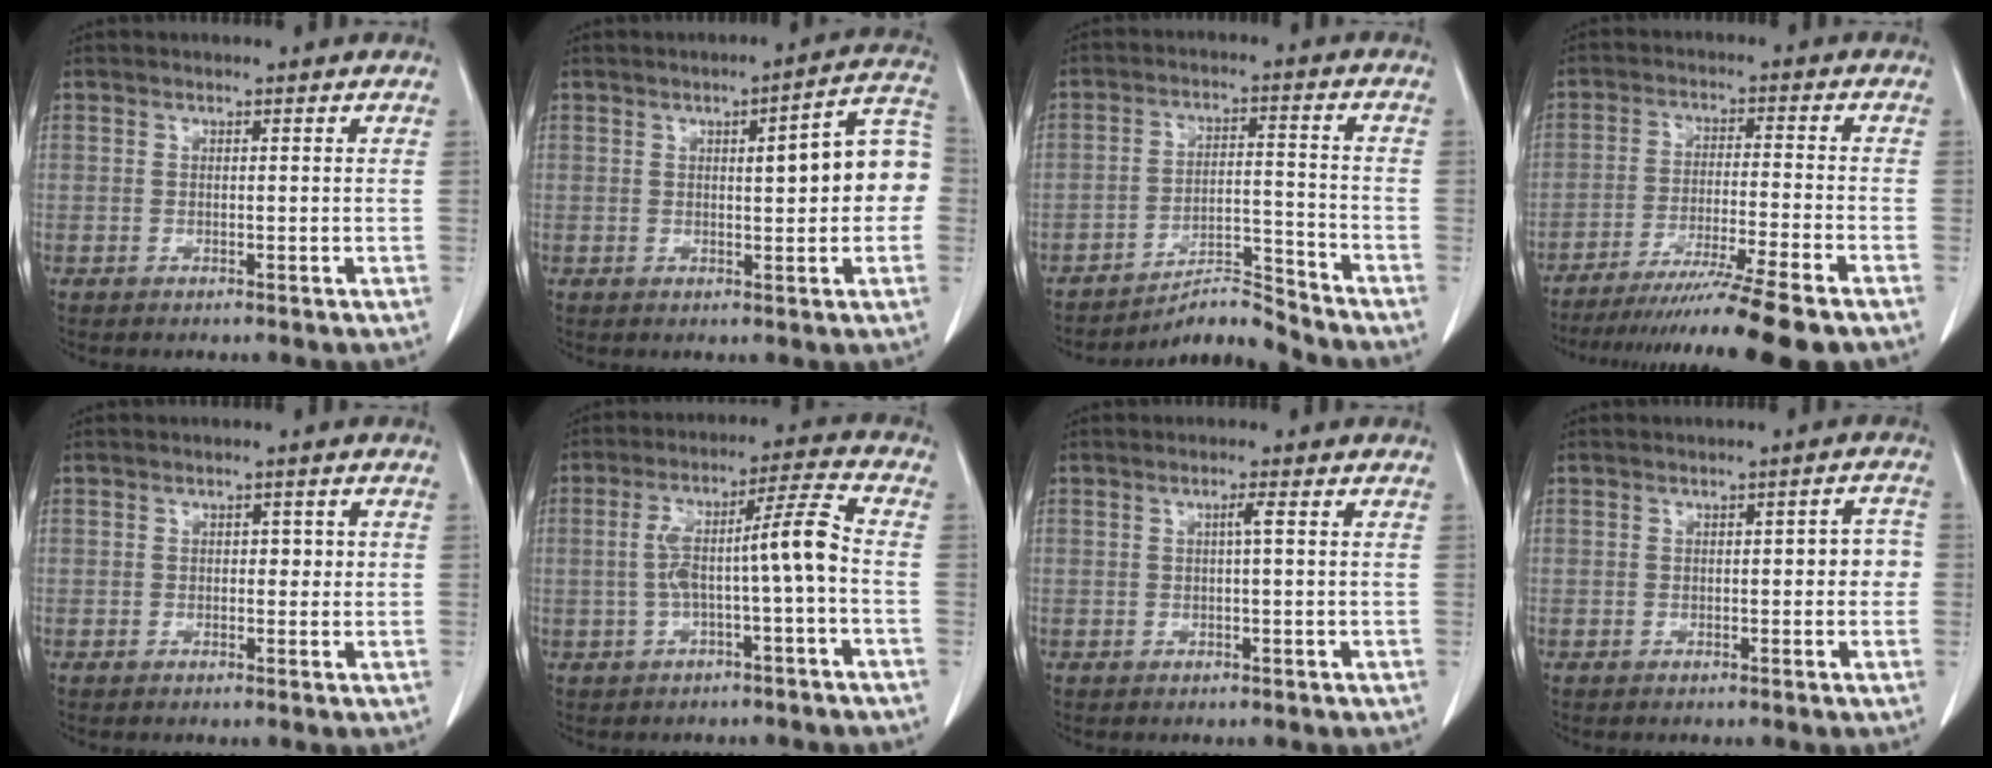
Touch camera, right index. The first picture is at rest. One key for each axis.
{"total": 9.9, "fx": 0.6, "fy": 2.0, "fz": 9.7, "tx": -0.119, "ty": 0.031, "tz": 0.005}
{"total": 6.2, "fx": -6.1, "fy": -0.7, "fz": -0.3, "tx": 0.001, "ty": 0.022, "tz": -0.101}
{"total": 15.7, "fx": -13.0, "fy": -2.2, "fz": 8.5, "tx": -0.127, "ty": -0.041, "tz": -0.206}
{"total": 1.7, "fx": 0.1, "fy": 1.1, "fz": 1.3, "tx": -0.012, "ty": 0.007, "tz": -0.001}
{"total": 8.7, "fx": -1.2, "fy": 0.0, "fz": 8.7, "tx": -0.154, "ty": 0.034, "tz": -0.020}
{"total": 1.2, "fx": 0.1, "fy": -0.2, "fz": 1.2, "tx": -0.020, "ty": 0.003, "tz": 0.001}
{"total": 3.2, "fx": -0.3, "fy": 1.3, "fz": 2.9, "tx": -0.026, "ty": 0.017, "tz": -0.005}